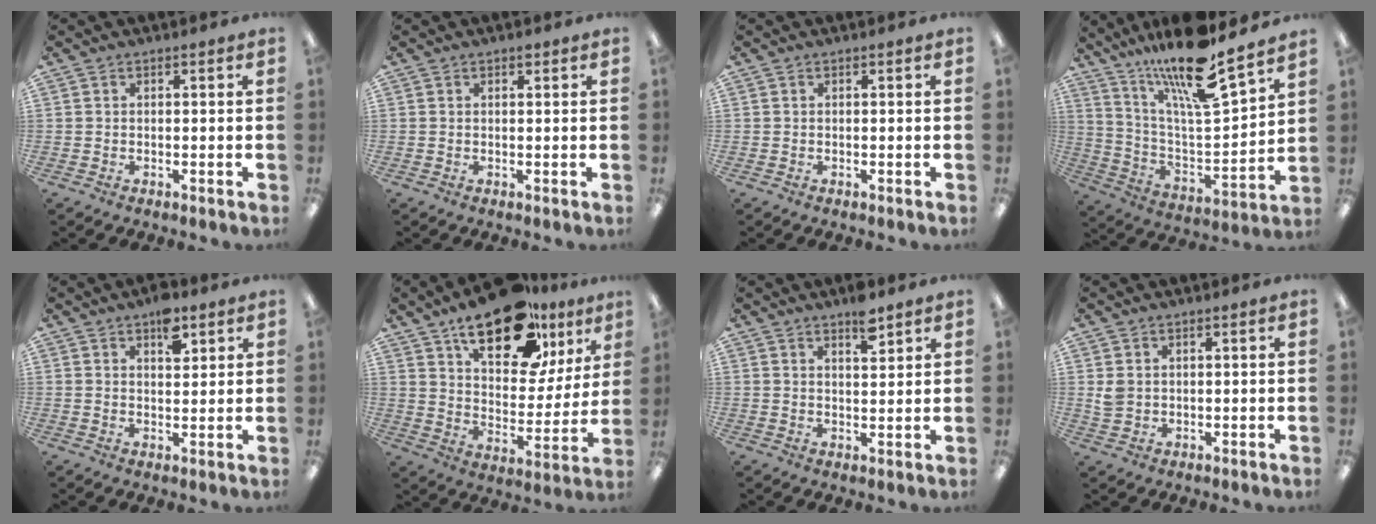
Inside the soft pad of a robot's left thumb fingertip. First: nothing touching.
{"total": 1.0, "force": [0.7, 0.3, 0.6], "torque": [-0.012, 0.001, 0.013]}
{"total": 0.0}
{"total": 19.4, "force": [15.9, 3.0, 10.7], "torque": [-0.199, -0.107, 0.265]}
{"total": 6.7, "force": [4.1, 3.3, 4.1], "torque": [-0.042, -0.022, 0.065]}
{"total": 22.7, "force": [14.4, 10.7, 14.0], "torque": [-0.206, -0.076, 0.243]}
{"total": 5.6, "force": [4.2, 1.7, 3.2], "torque": [-0.039, -0.027, 0.069]}
{"total": 3.0, "force": [1.1, 2.2, 1.7], "torque": [-0.037, 0.003, 0.021]}